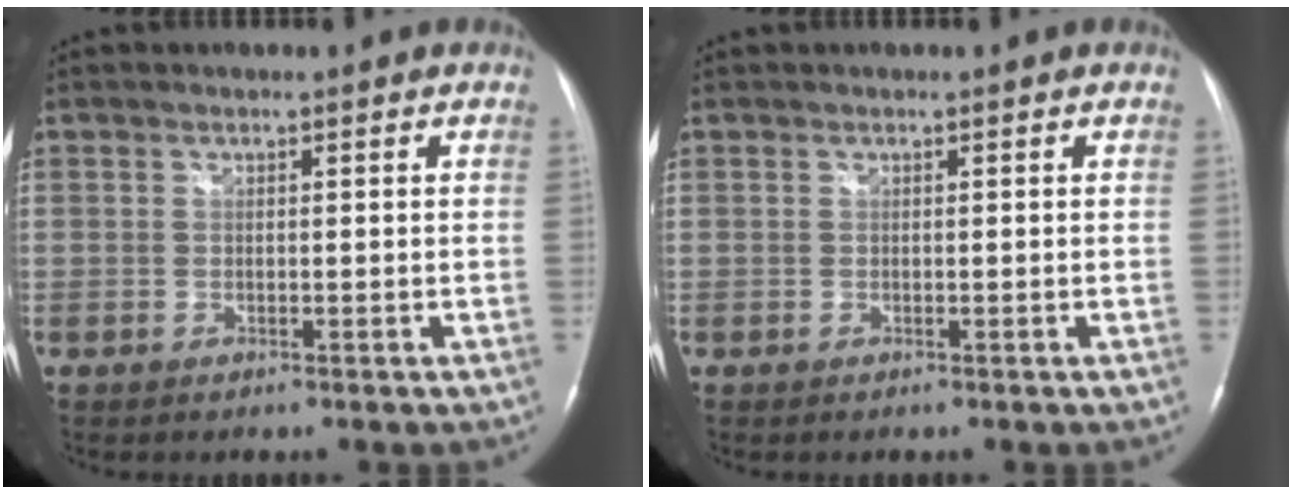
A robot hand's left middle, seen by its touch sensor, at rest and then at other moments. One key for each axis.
{"total": 0.0}